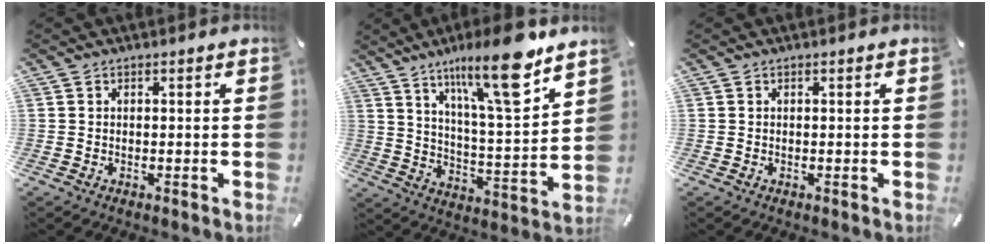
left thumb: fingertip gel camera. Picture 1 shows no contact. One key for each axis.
{"total": 17.9, "fx": 12.5, "fy": 3.5, "fz": 12.3, "tx": -0.210, "ty": -0.068, "tz": 0.199}
{"total": 0.0}